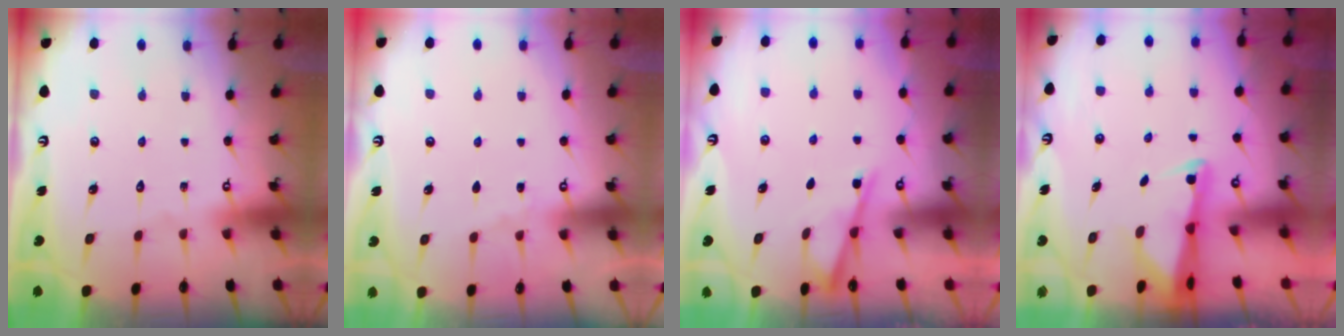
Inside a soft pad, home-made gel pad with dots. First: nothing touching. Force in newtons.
{"total": 2.5, "press": 2.4, "slide": 0.4}
{"total": 2.9, "press": 2.8, "slide": 0.4}
{"total": 2.6, "press": 2.6, "slide": 0.5}